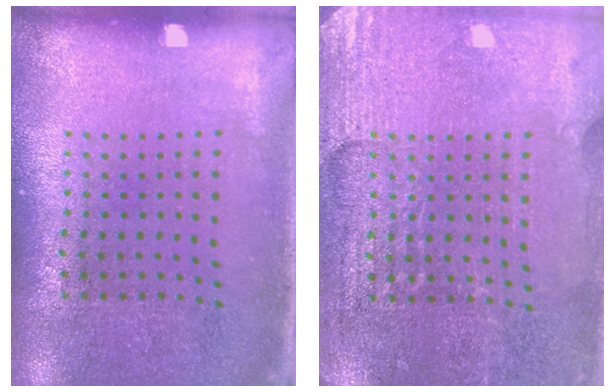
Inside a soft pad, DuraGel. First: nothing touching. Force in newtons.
{"total": 3.2, "press": 3.1, "slide": 0.6}